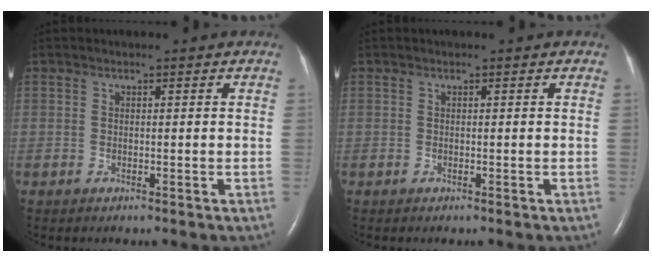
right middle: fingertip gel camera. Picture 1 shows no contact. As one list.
[{"total": 0.0}]